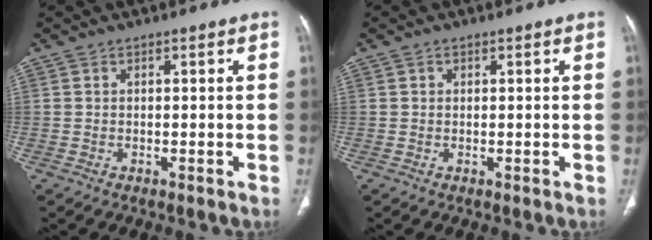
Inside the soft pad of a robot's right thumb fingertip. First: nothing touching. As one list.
[{"total": 0.7, "force": [0.3, 0.6, 0.2], "torque": [0.001, 0.000, 0.005]}]